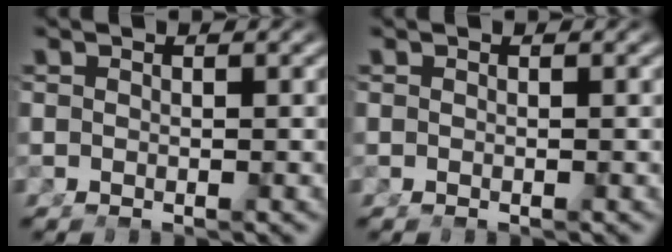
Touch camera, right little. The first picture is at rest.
{"total": 0.0}